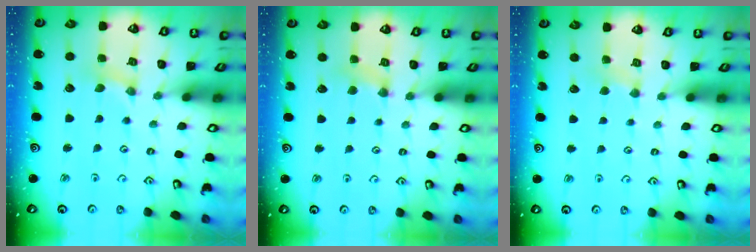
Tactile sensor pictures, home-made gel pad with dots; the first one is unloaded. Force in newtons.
{"total": 3.8, "press": 3.8, "slide": 0.7}
{"total": 2.3, "press": 2.3, "slide": 0.3}